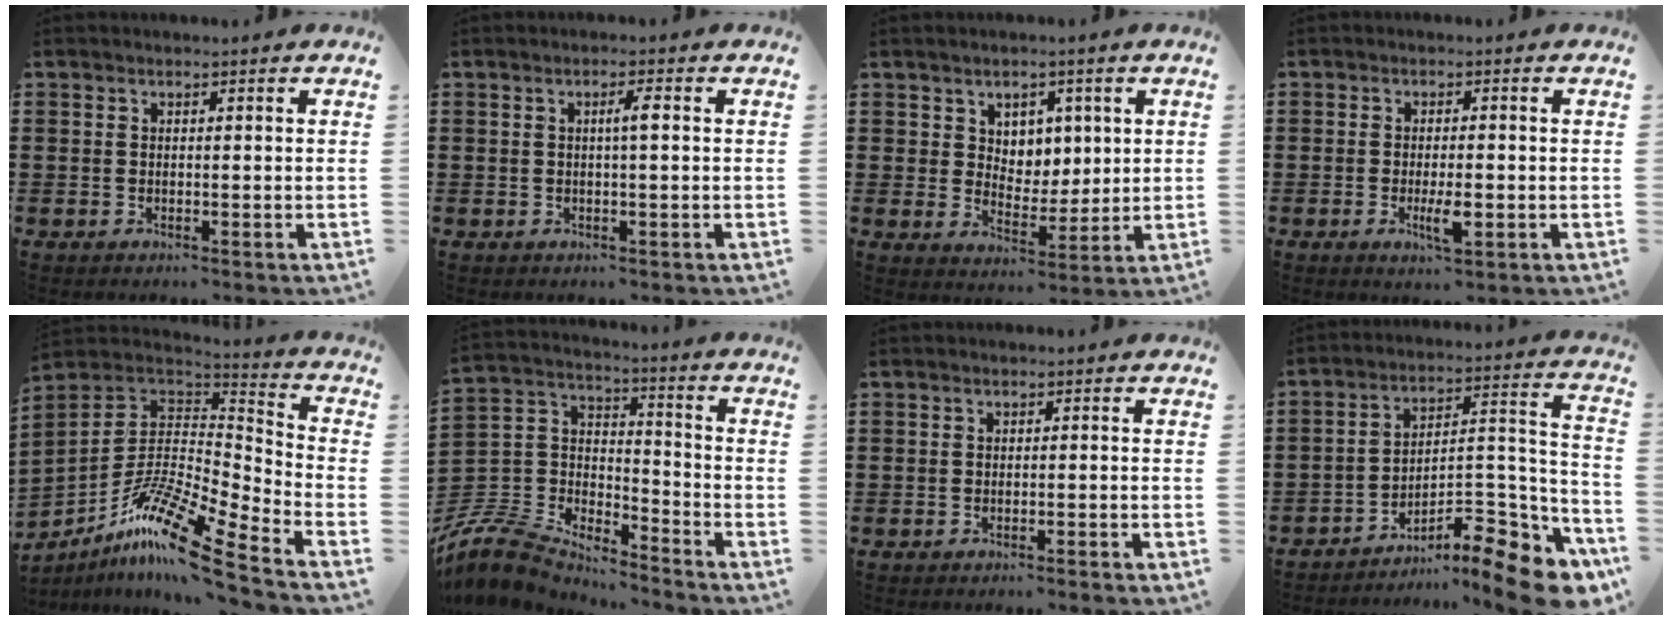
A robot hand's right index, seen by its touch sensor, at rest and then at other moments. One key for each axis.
{"total": 2.2, "fx": 0.1, "fy": 0.1, "fz": 2.2, "tx": -0.040, "ty": 0.001, "tz": -0.001}
{"total": 4.7, "fx": 2.5, "fy": 3.9, "fz": 0.9, "tx": -0.031, "ty": 0.004, "tz": 0.042}
{"total": 4.1, "fx": -1.1, "fy": 1.3, "fz": 3.8, "tx": -0.069, "ty": 0.000, "tz": -0.021}
{"total": 14.5, "fx": -10.3, "fy": 1.6, "fz": 10.1, "tx": -0.202, "ty": 0.011, "tz": -0.200}
{"total": 8.2, "fx": -7.6, "fy": 2.5, "fz": 2.0, "tx": -0.079, "ty": -0.007, "tz": -0.160}
{"total": 0.7, "fx": -0.5, "fy": -0.1, "fz": 0.3, "tx": -0.007, "ty": -0.001, "tz": -0.011}
{"total": 10.5, "fx": -8.2, "fy": 2.9, "fz": 5.8, "tx": -0.060, "ty": 0.015, "tz": -0.156}